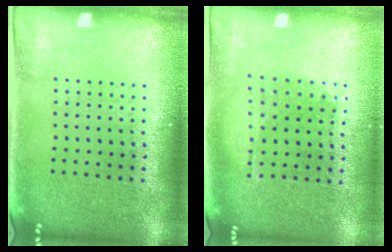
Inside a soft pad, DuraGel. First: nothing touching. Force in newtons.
{"total": 1.1, "press": 0.9, "slide": 0.5}